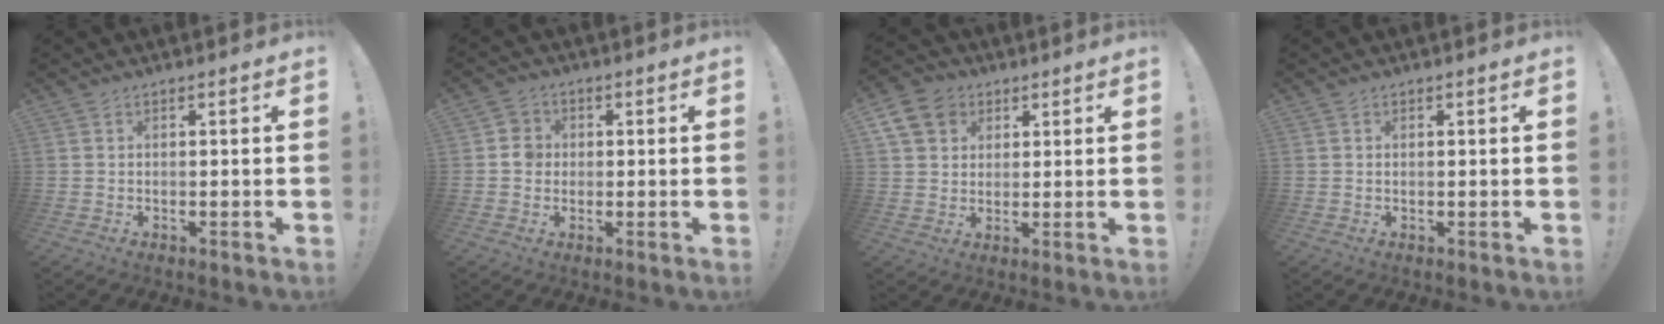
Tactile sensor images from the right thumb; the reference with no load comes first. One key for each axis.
{"total": 4.8, "fx": -0.4, "fy": 4.5, "fz": 1.5, "tx": -0.011, "ty": 0.010, "tz": -0.009}
{"total": 9.9, "fx": 4.2, "fy": 8.1, "fz": 3.9, "tx": -0.071, "ty": -0.018, "tz": 0.087}
{"total": 0.0}